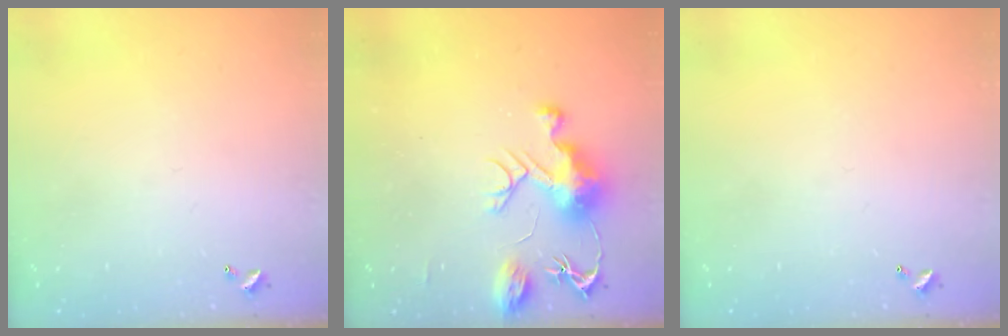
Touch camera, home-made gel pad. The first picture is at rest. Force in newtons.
{"total": 9.9, "press": 9.8, "slide": 1.0}
{"total": 0.0}